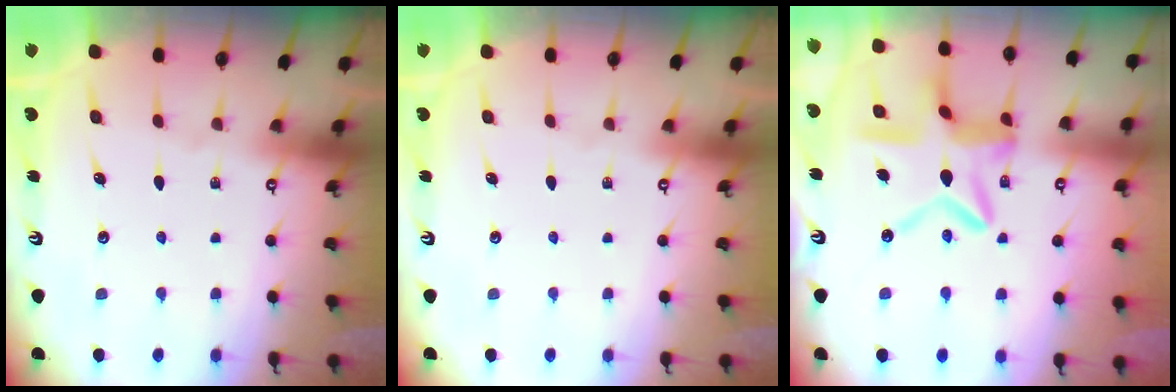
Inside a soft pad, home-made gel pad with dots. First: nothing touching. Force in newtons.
{"total": 0.0}
{"total": 14.2, "press": 14.1, "slide": 1.3}